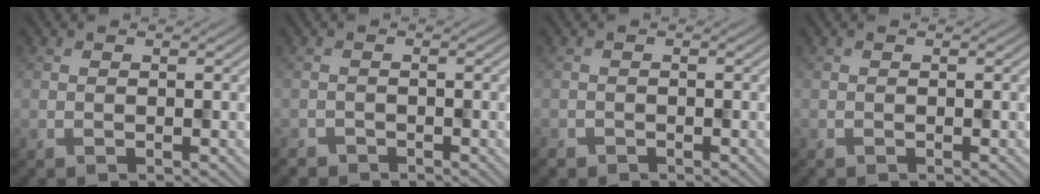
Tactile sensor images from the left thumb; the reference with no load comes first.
{"total": 1.4, "force": [-1.3, 0.5, -0.5], "torque": [0.014, -0.001, -0.021]}
{"total": 1.1, "force": [-0.9, 0.5, -0.3], "torque": [0.008, -0.003, -0.015]}
{"total": 0.0}